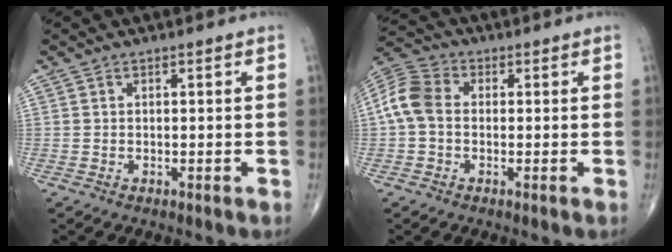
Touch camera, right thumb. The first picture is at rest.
{"total": 7.8, "force": [0.0, 5.7, 5.3], "torque": [-0.109, 0.023, -0.012]}